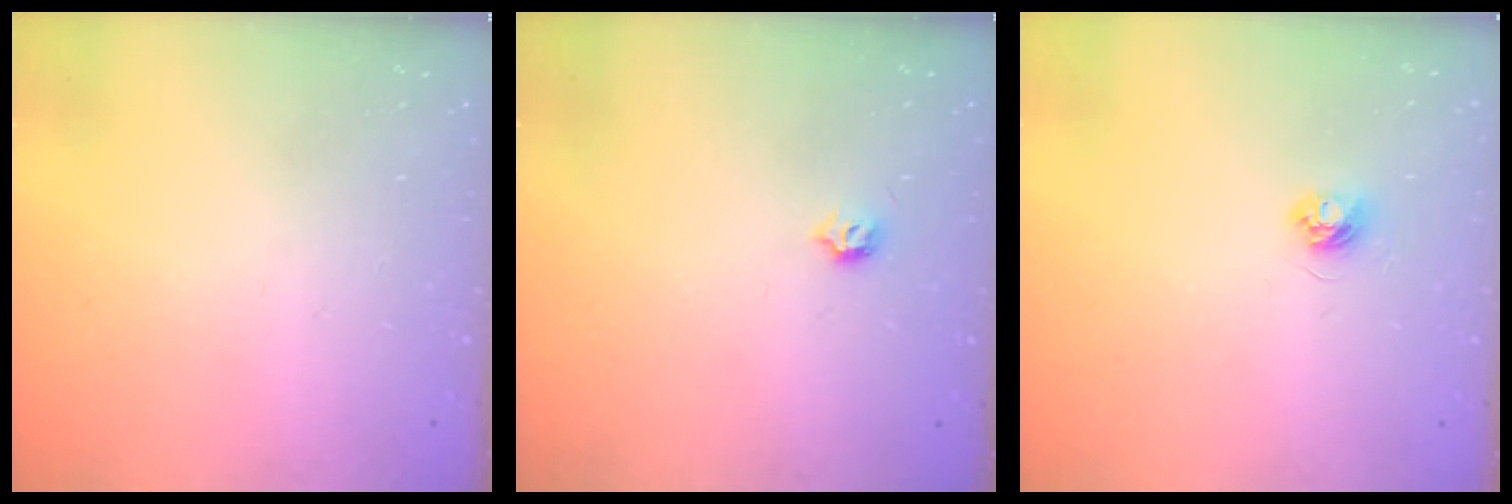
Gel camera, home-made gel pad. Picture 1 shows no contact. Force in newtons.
{"total": 3.4, "press": 3.3, "slide": 0.5}
{"total": 3.6, "press": 3.6, "slide": 0.5}